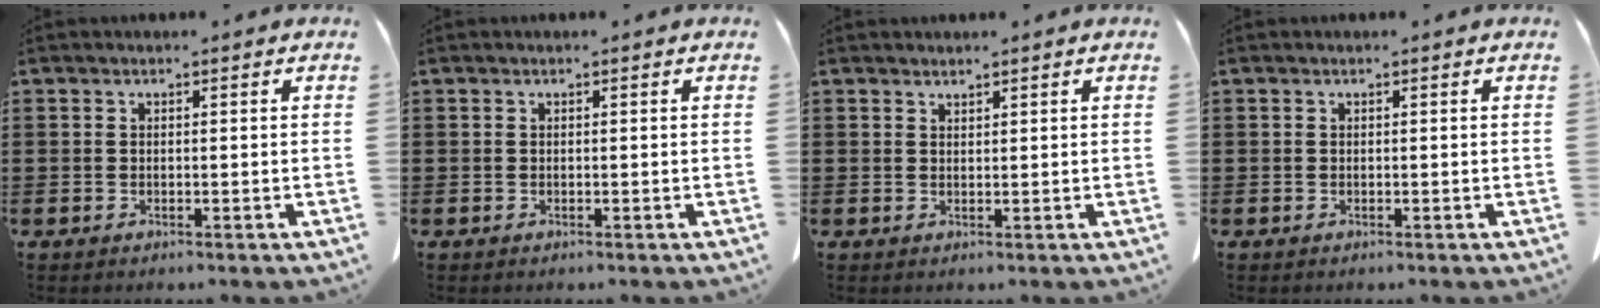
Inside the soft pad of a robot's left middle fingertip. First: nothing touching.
{"total": 0.0}
{"total": 1.0, "force": [1.0, 0.1, 0.1], "torque": [-0.003, -0.001, 0.020]}
{"total": 0.0}